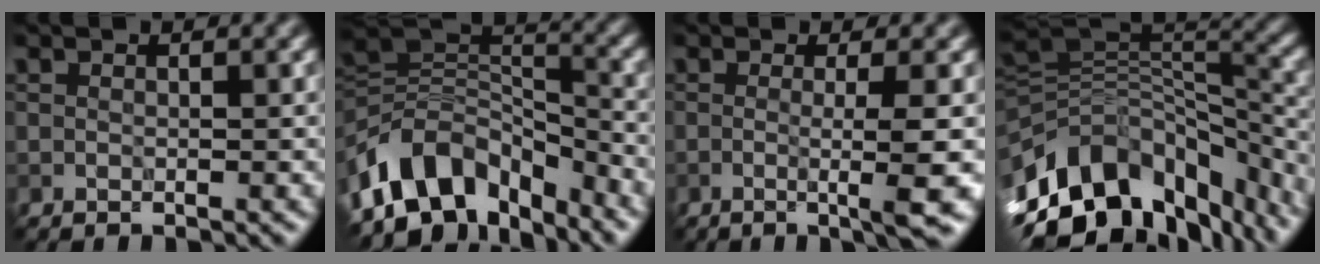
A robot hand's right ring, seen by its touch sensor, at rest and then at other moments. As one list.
[{"total": 9.8, "force": [-5.5, 5.8, 5.6], "torque": [-0.089, 0.018, -0.107]}, {"total": 4.7, "force": [-0.7, 0.8, 4.6], "torque": [-0.065, -0.004, -0.014]}, {"total": 13.7, "force": [-8.0, 7.8, 7.9], "torque": [-0.158, 0.010, -0.120]}]